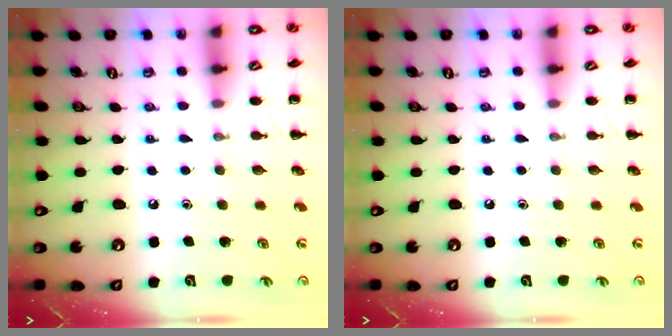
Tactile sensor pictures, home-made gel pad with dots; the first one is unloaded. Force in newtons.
{"total": 0.0}